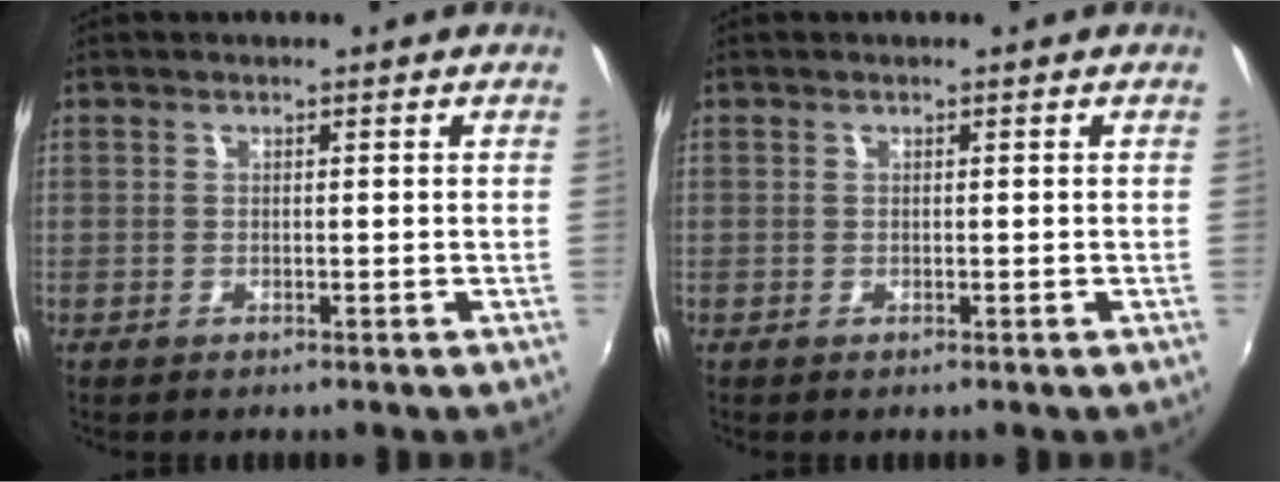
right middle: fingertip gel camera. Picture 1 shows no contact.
{"total": 0.0}